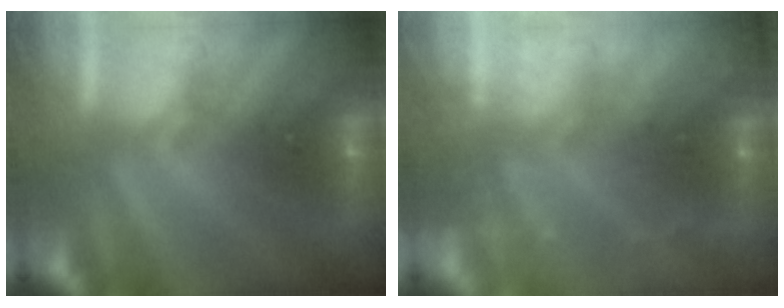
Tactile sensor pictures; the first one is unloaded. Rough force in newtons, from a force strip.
{"total": 7.3}